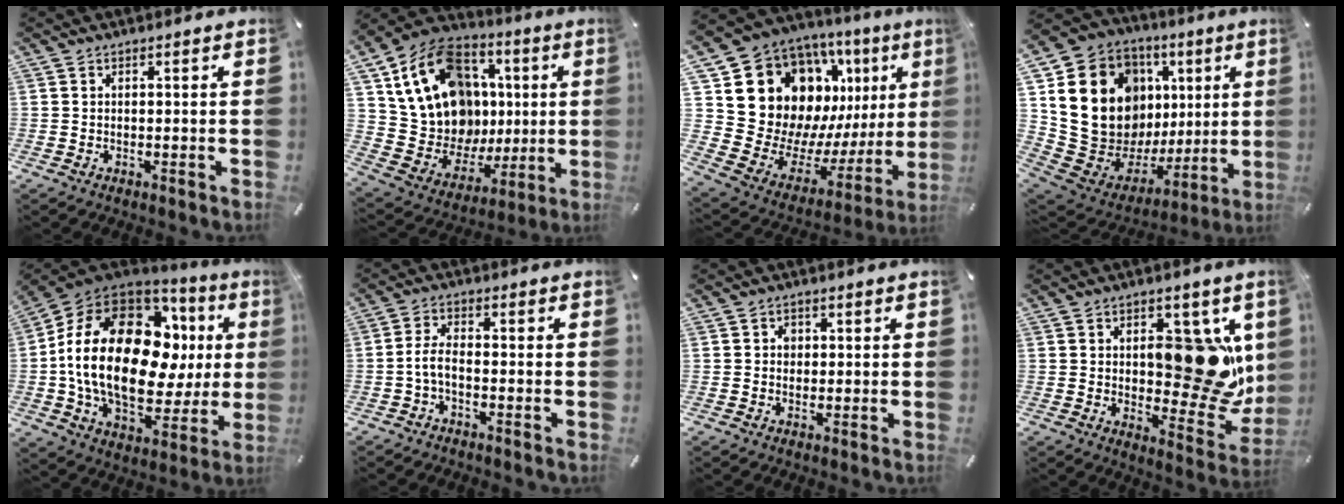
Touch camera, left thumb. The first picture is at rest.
{"total": 21.0, "force": [4.8, 17.4, 10.8], "torque": [-0.196, -0.028, 0.110]}
{"total": 17.8, "force": [8.9, 14.0, 6.5], "torque": [-0.066, -0.101, 0.190]}
{"total": 19.8, "force": [5.9, 15.7, 10.5], "torque": [-0.190, -0.059, 0.138]}
{"total": 24.7, "force": [2.3, 15.2, 19.3], "torque": [-0.387, -0.015, 0.045]}
{"total": 4.4, "force": [-1.8, 1.7, 3.6], "torque": [-0.084, 0.005, -0.040]}
{"total": 2.0, "force": [0.1, 1.9, 0.7], "torque": [0.000, 0.001, -0.006]}
{"total": 16.9, "force": [3.8, 10.0, 13.1], "torque": [-0.135, -0.033, 0.069]}